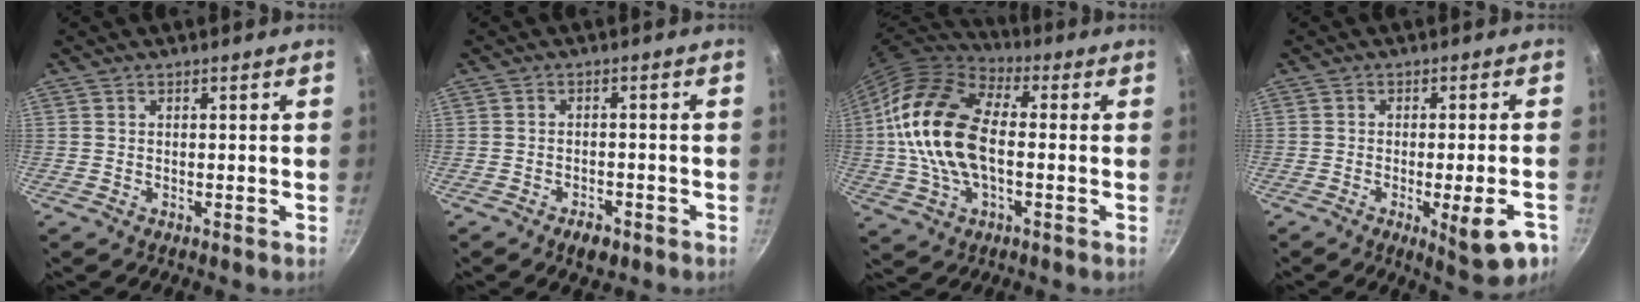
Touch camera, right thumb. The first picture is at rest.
{"total": 3.7, "force": [-2.3, 1.9, 2.1], "torque": [-0.028, 0.016, -0.032]}
{"total": 19.6, "force": [-0.2, 11.3, 16.0], "torque": [-0.301, 0.029, -0.017]}
{"total": 10.1, "force": [-4.2, 2.5, 8.8], "torque": [-0.093, 0.007, -0.049]}